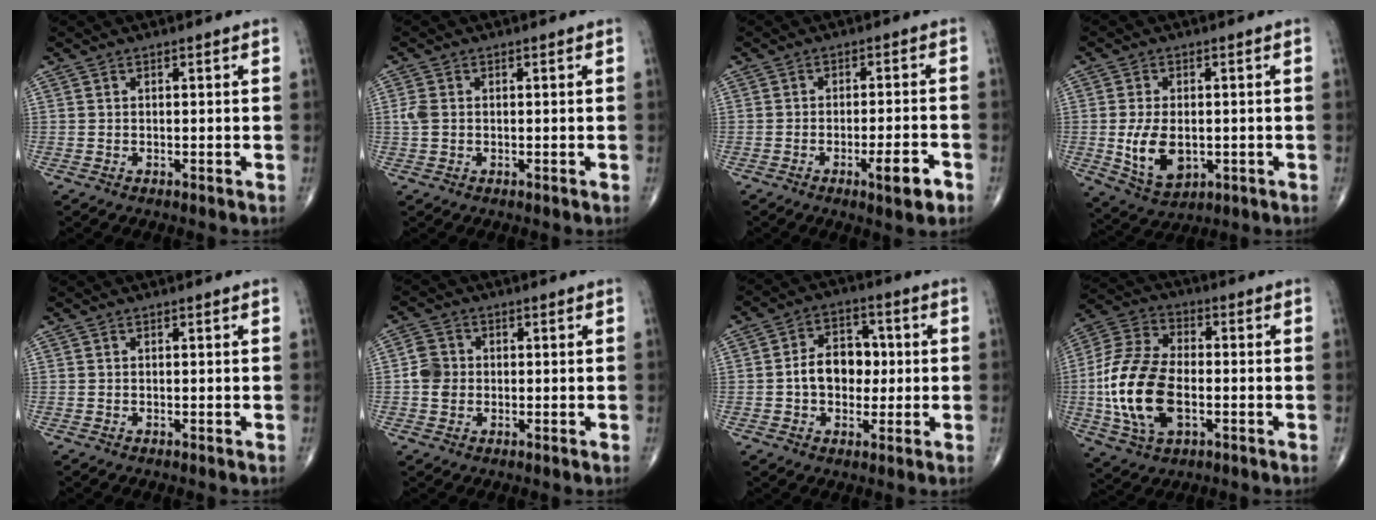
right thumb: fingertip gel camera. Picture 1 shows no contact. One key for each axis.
{"total": 2.3, "fx": 0.0, "fy": 1.6, "fz": 1.6, "tx": -0.044, "ty": 0.003, "tz": -0.002}
{"total": 6.0, "fx": -2.9, "fy": 1.2, "fz": 5.1, "tx": -0.075, "ty": 0.012, "tz": -0.040}
{"total": 9.3, "fx": -1.1, "fy": 5.7, "fz": 7.2, "tx": -0.119, "ty": -0.008, "tz": -0.006}
{"total": 0.0}
{"total": 4.3, "fx": -0.3, "fy": 3.8, "fz": 2.0, "tx": -0.026, "ty": 0.006, "tz": -0.011}
{"total": 9.4, "fx": -0.2, "fy": 6.9, "fz": 6.4, "tx": -0.070, "ty": 0.021, "tz": -0.011}
{"total": 17.6, "fx": -2.9, "fy": 10.1, "fz": 14.1, "tx": -0.287, "ty": 0.014, "tz": -0.052}